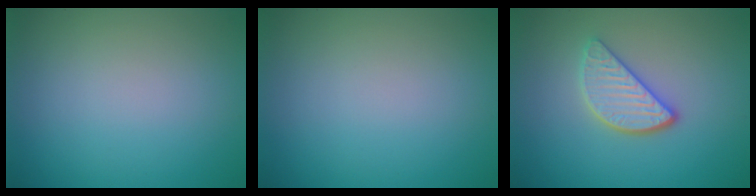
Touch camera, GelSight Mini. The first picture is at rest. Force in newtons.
{"total": 0.0}
{"total": 3.5, "press": 2.9, "slide": 1.9}